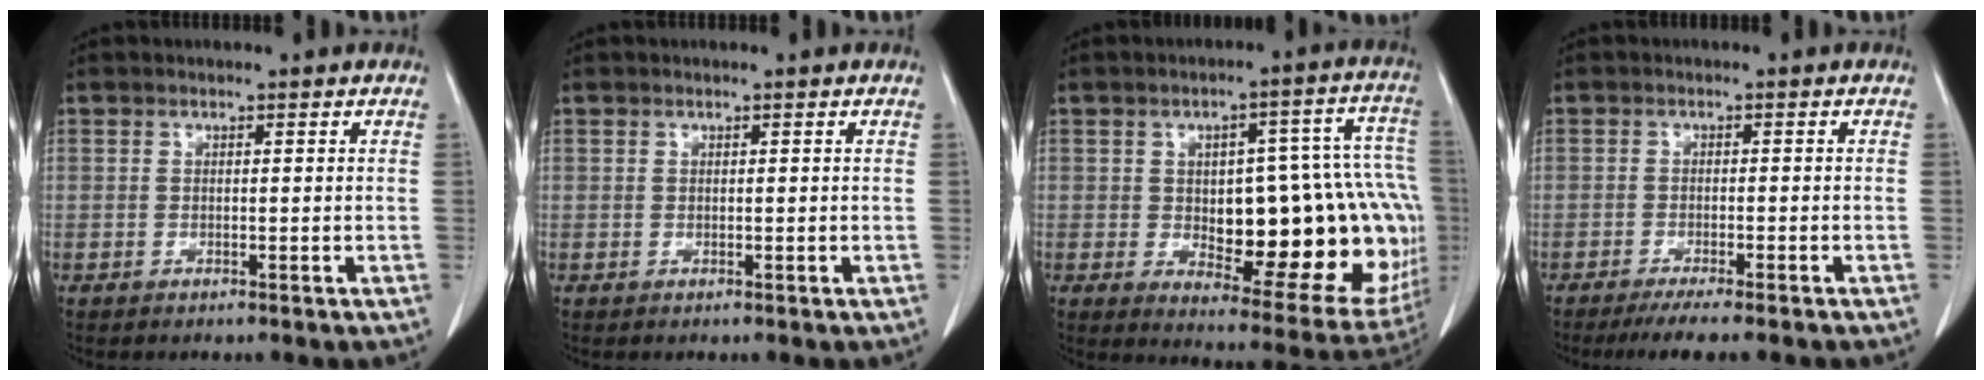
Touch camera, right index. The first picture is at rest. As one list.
[{"total": 0.0}, {"total": 25.7, "force": [-2.3, 9.3, 23.9], "torque": [-0.225, 0.038, 0.004]}, {"total": 6.8, "force": [-5.7, -0.1, 3.8], "torque": [-0.043, -0.014, -0.085]}]